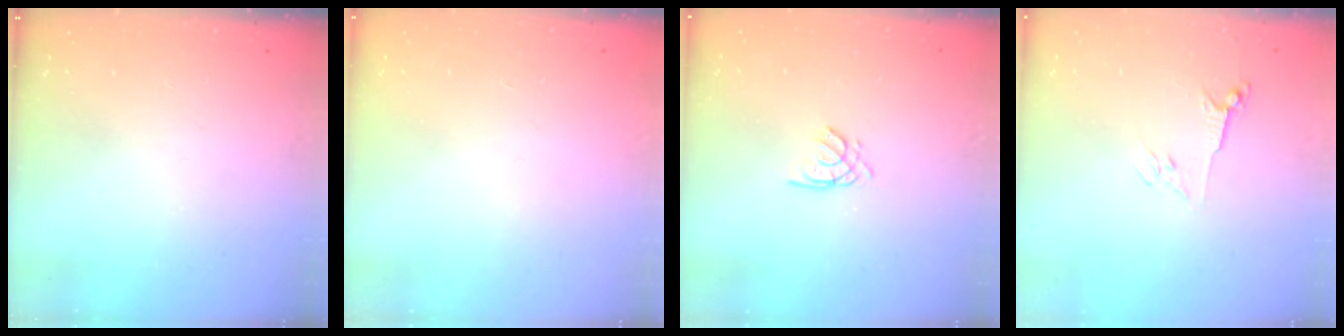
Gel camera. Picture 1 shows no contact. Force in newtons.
{"total": 0.8, "press": 0.8, "slide": 0.2}
{"total": 1.6, "press": 1.5, "slide": 0.4}
{"total": 3.5, "press": 3.5, "slide": 0.7}